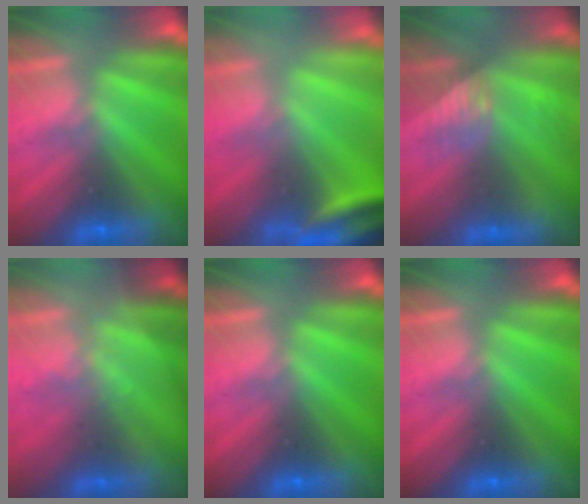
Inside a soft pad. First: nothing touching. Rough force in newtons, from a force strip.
{"total": 3.5}
{"total": 3.1}
{"total": 1.4}
{"total": 0.0}
{"total": 0.0}